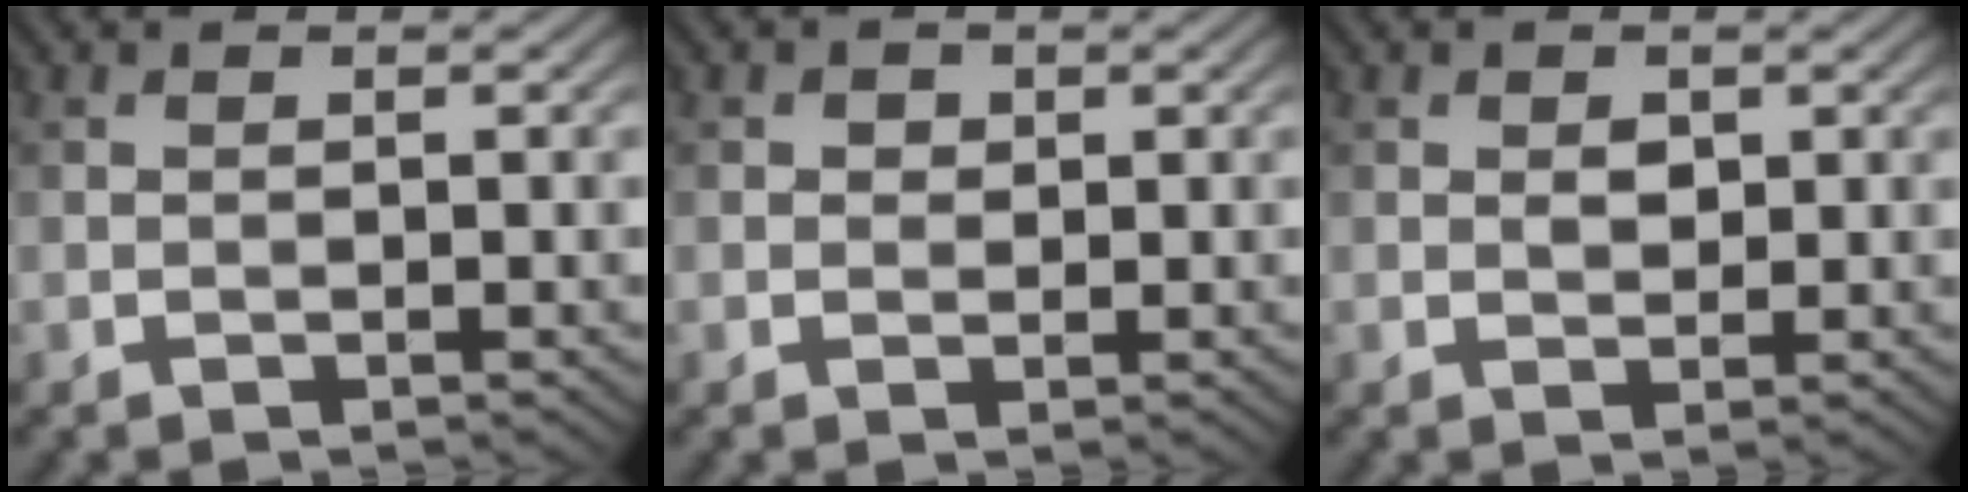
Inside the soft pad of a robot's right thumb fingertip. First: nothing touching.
{"total": 1.3, "force": [0.4, 1.2, 0.5], "torque": [-0.006, -0.001, 0.004]}
{"total": 1.6, "force": [0.5, 1.1, 1.0], "torque": [-0.020, -0.003, 0.008]}